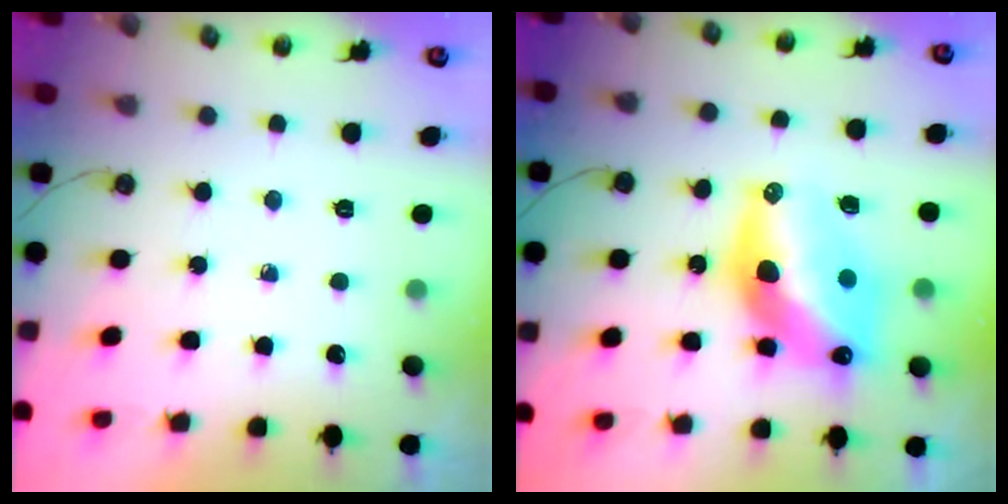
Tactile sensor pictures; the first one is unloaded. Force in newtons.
{"total": 17.1, "press": 17.0, "slide": 1.4}